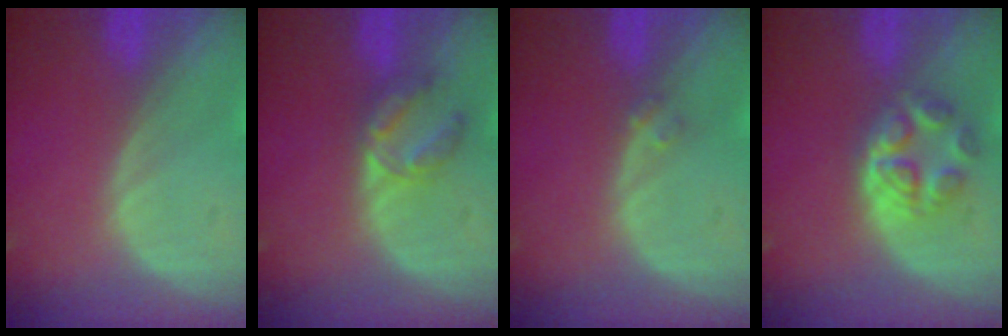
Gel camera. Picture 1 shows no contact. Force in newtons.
{"total": 4.3, "press": 4.3, "slide": 0.4}
{"total": 1.2, "press": 1.1, "slide": 0.6}
{"total": 5.6, "press": 5.0, "slide": 2.5}